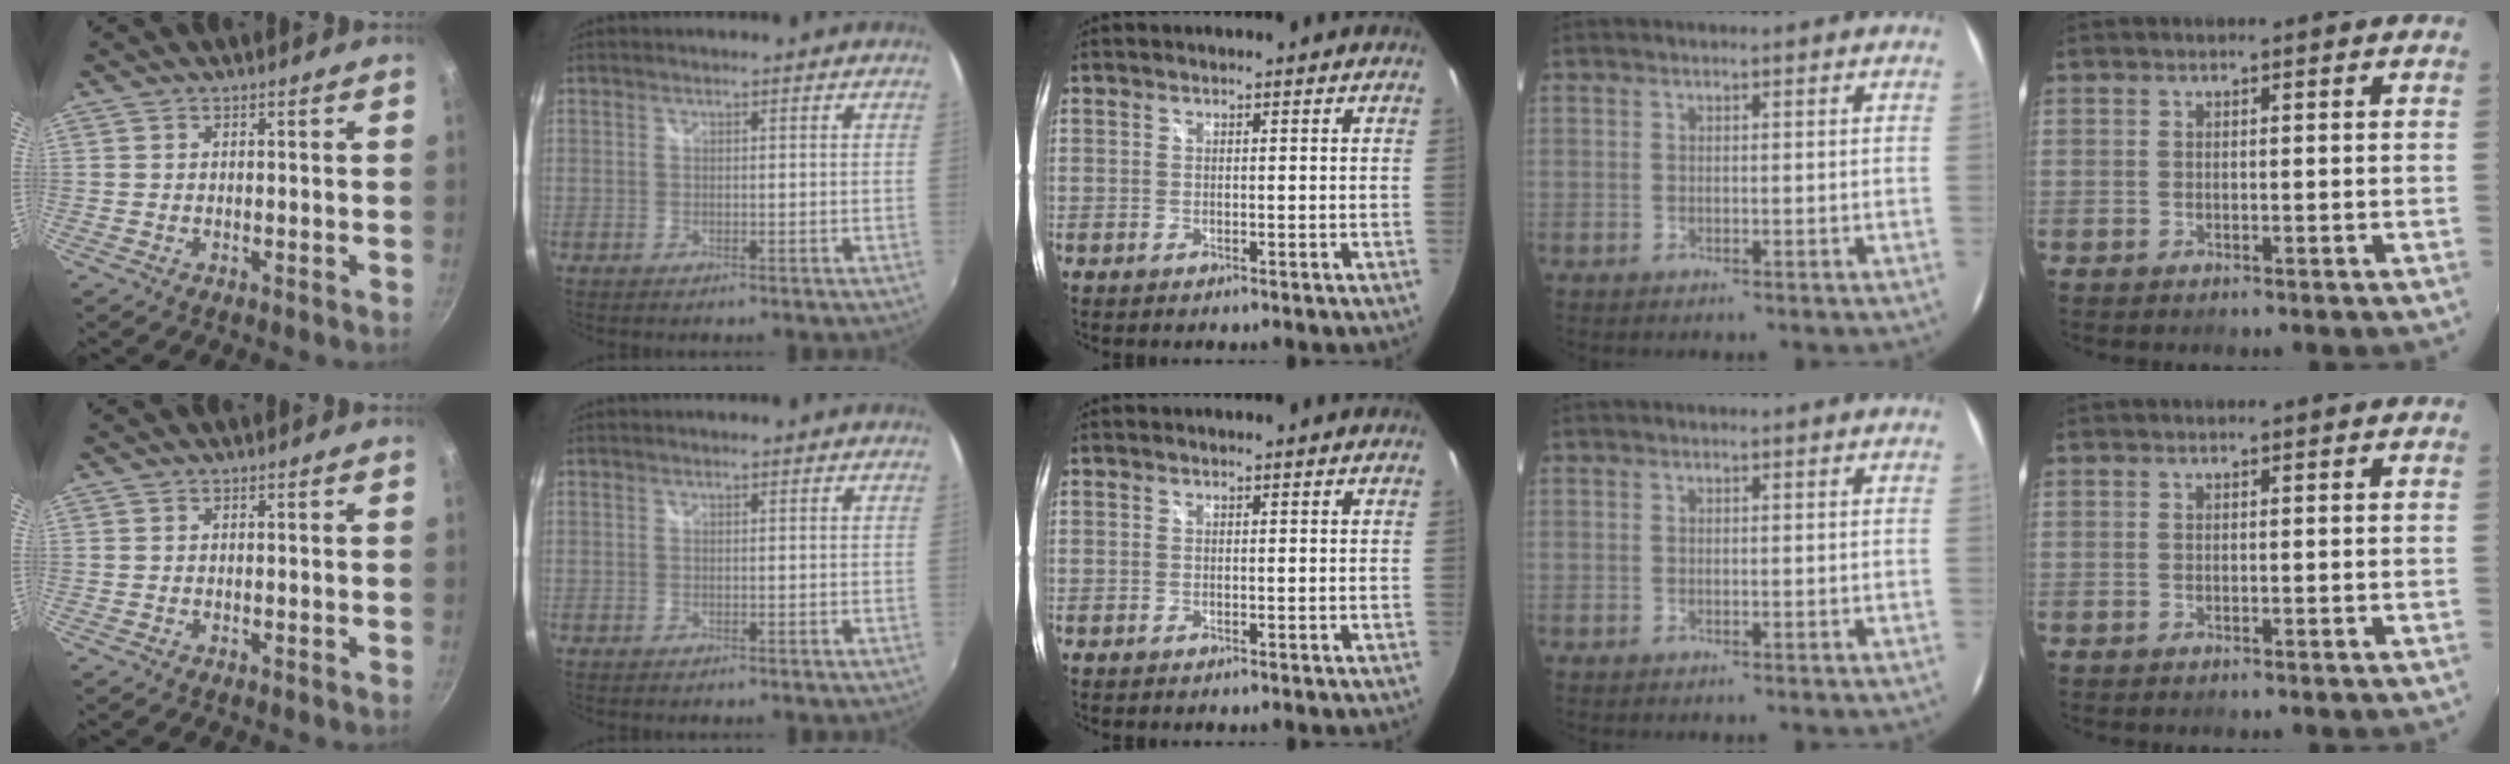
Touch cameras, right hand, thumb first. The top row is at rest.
{}